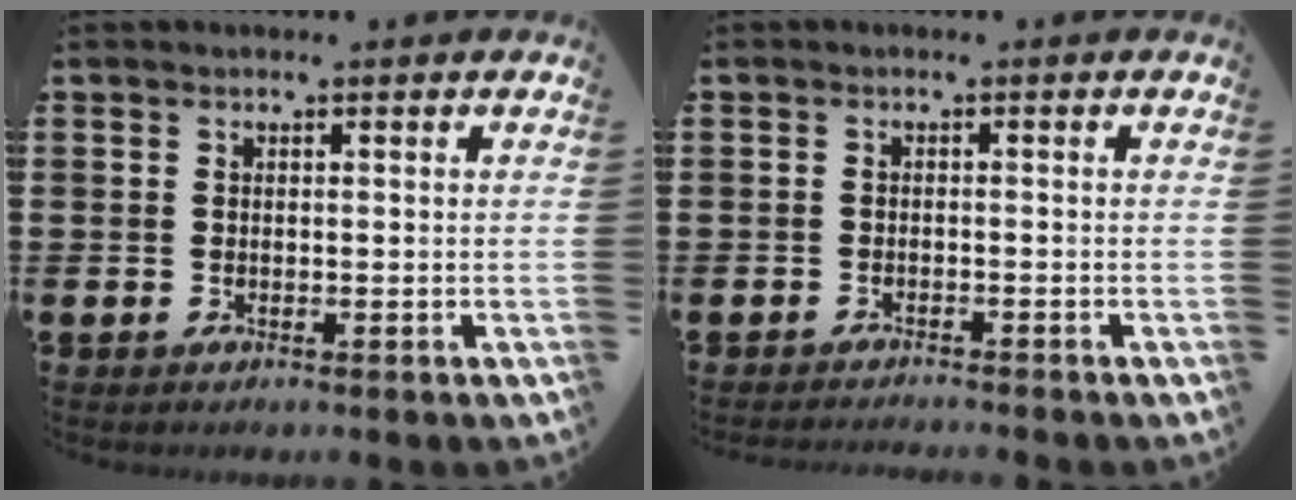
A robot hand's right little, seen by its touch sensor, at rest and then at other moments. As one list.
[{"total": 1.0, "force": [-0.9, -0.2, 0.0], "torque": [0.000, 0.000, -0.019]}]